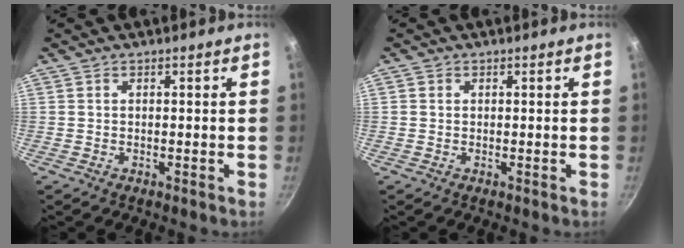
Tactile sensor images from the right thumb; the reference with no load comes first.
{"total": 0.5, "force": [0.0, 0.5, 0.1], "torque": [-0.001, 0.002, -0.001]}